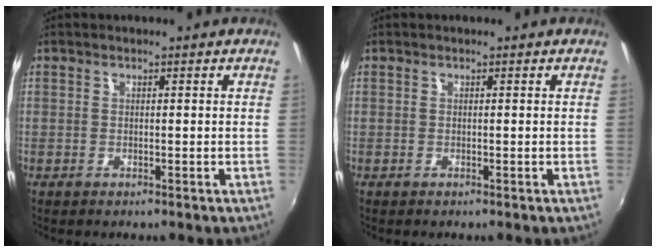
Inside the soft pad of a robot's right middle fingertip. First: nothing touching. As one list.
[{"total": 0.0}]